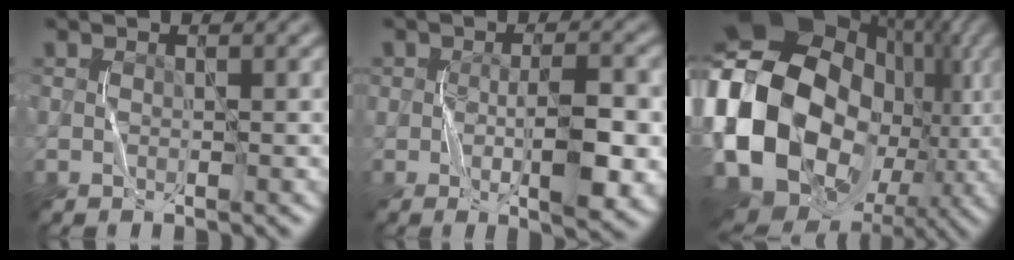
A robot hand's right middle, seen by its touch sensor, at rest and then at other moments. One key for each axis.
{"total": 5.4, "fx": -0.9, "fy": 2.3, "fz": 4.8, "tx": -0.082, "ty": -0.006, "tz": -0.012}
{"total": 22.8, "fx": -2.7, "fy": 18.2, "fz": 13.5, "tx": -0.275, "ty": -0.013, "tz": -0.092}